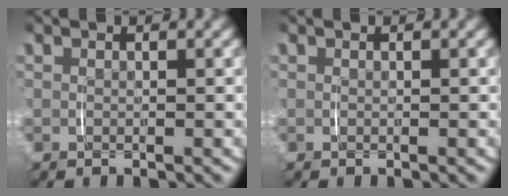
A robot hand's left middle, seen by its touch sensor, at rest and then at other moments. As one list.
[{"total": 0.0}]